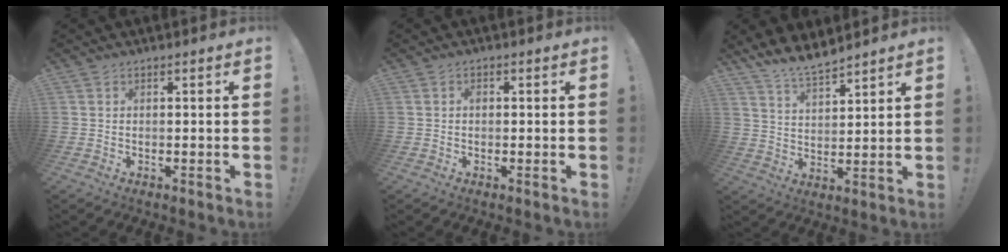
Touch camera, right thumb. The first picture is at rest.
{"total": 0.9, "force": [-0.2, 0.7, 0.5], "torque": [-0.002, 0.001, -0.007]}
{"total": 8.4, "force": [7.7, 1.7, 2.9], "torque": [-0.053, -0.056, 0.144]}